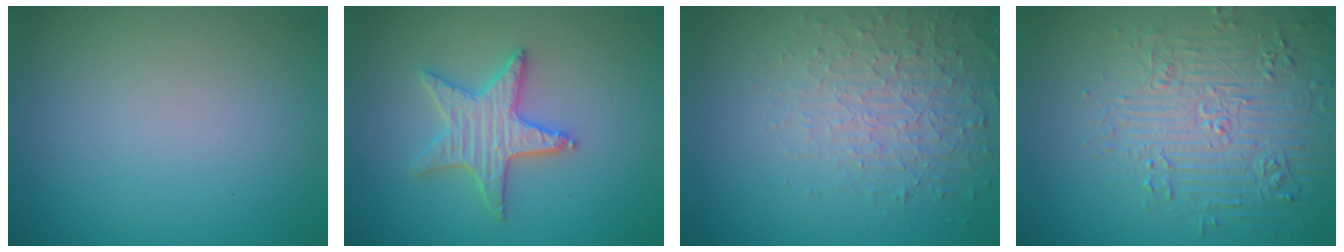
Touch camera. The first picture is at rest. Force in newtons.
{"total": 4.3, "press": 4.2, "slide": 0.8}
{"total": 4.2, "press": 3.1, "slide": 2.7}
{"total": 5.2, "press": 5.1, "slide": 1.3}